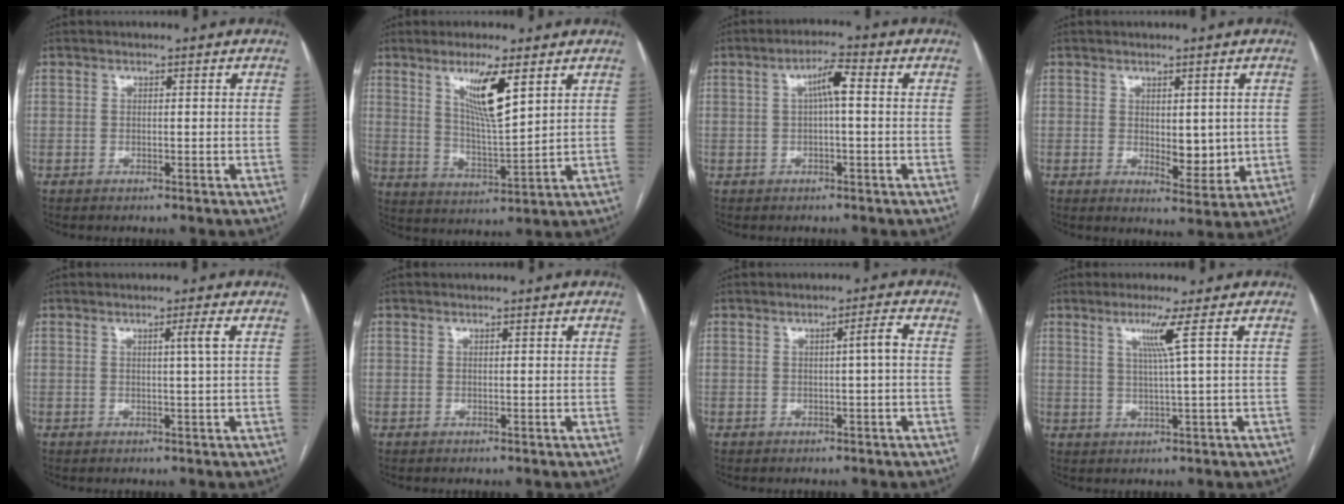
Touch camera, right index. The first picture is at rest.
{"total": 8.8, "force": [4.4, 0.5, 7.5], "torque": [-0.139, -0.014, 0.085]}
{"total": 4.2, "force": [0.5, 0.5, 4.2], "torque": [-0.074, 0.013, 0.009]}
{"total": 5.0, "force": [0.3, 2.5, 4.4], "torque": [-0.061, -0.011, 0.017]}
{"total": 1.9, "force": [0.5, -0.7, 1.7], "torque": [-0.029, -0.003, 0.012]}
{"total": 0.0}
{"total": 2.3, "force": [0.0, -0.4, 2.3], "torque": [-0.033, 0.004, 0.001]}
{"total": 4.2, "force": [1.6, -1.6, 3.6], "torque": [-0.073, -0.006, 0.037]}